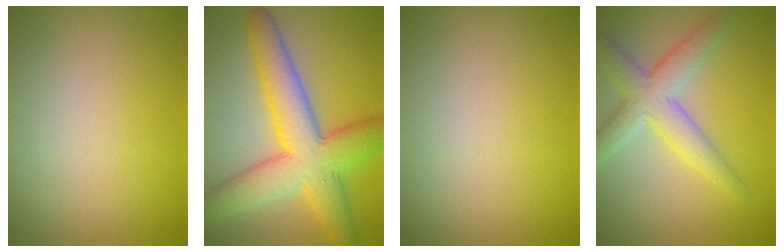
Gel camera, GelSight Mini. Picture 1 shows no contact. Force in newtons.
{"total": 9.1, "press": 9.1, "slide": 0.3}
{"total": 0.0}
{"total": 4.6, "press": 4.6, "slide": 0.1}